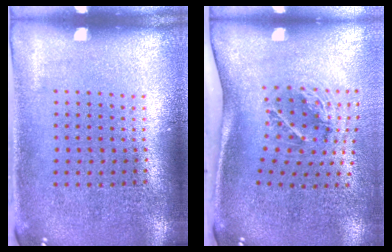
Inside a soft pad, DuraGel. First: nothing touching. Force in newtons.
{"total": 2.0, "press": 1.3, "slide": 1.6}